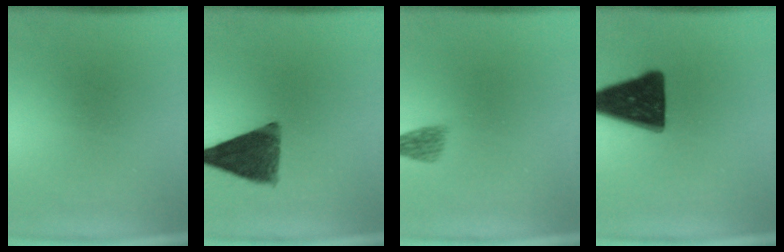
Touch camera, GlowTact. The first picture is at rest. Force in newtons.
{"total": 10.5}
{"total": 2.4}
{"total": 17.6}